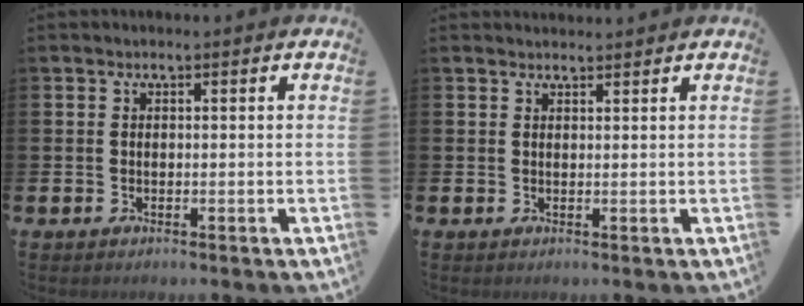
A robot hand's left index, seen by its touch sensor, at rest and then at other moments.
{"total": 1.3, "force": [1.3, 0.1, -0.1], "torque": [0.013, -0.007, 0.021]}